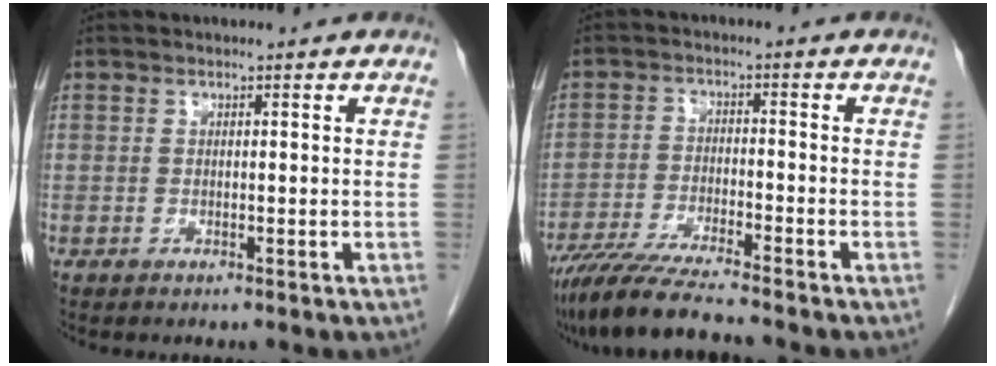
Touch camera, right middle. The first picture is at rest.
{"total": 9.4, "force": [-8.3, -0.6, 4.4], "torque": [-0.073, -0.028, -0.145]}